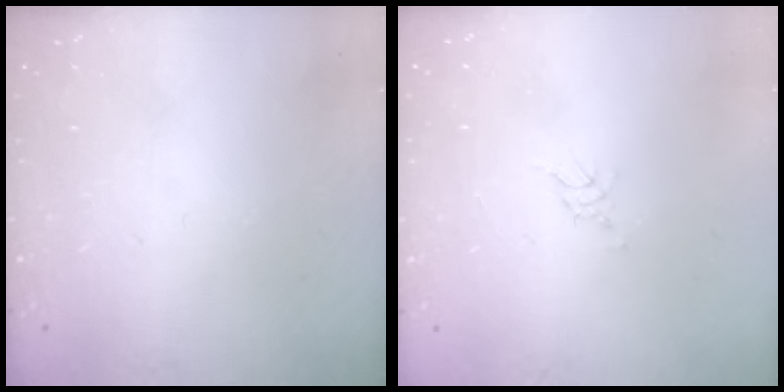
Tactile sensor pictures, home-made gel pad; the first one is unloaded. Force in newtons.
{"total": 1.4, "press": 1.4, "slide": 0.2}